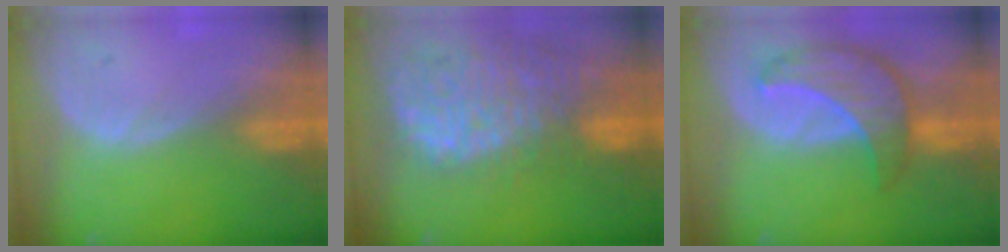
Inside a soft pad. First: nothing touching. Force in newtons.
{"total": 14.4, "press": 11.9, "slide": 8.2}
{"total": 8.6, "press": 7.7, "slide": 3.8}